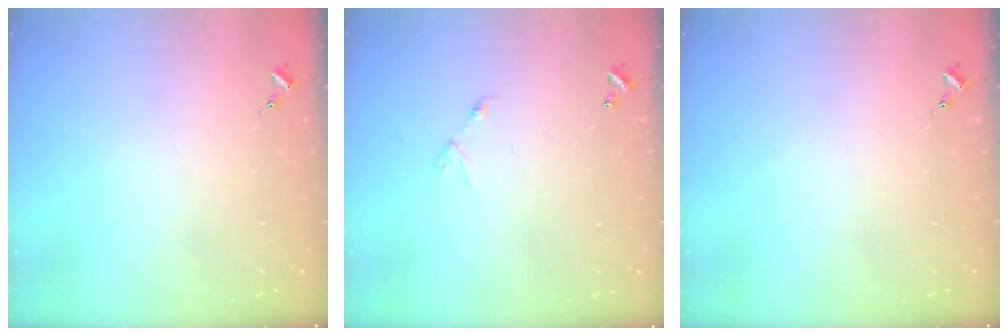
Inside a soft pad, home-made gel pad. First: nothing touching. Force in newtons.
{"total": 5.9, "press": 5.9, "slide": 0.4}
{"total": 0.0}